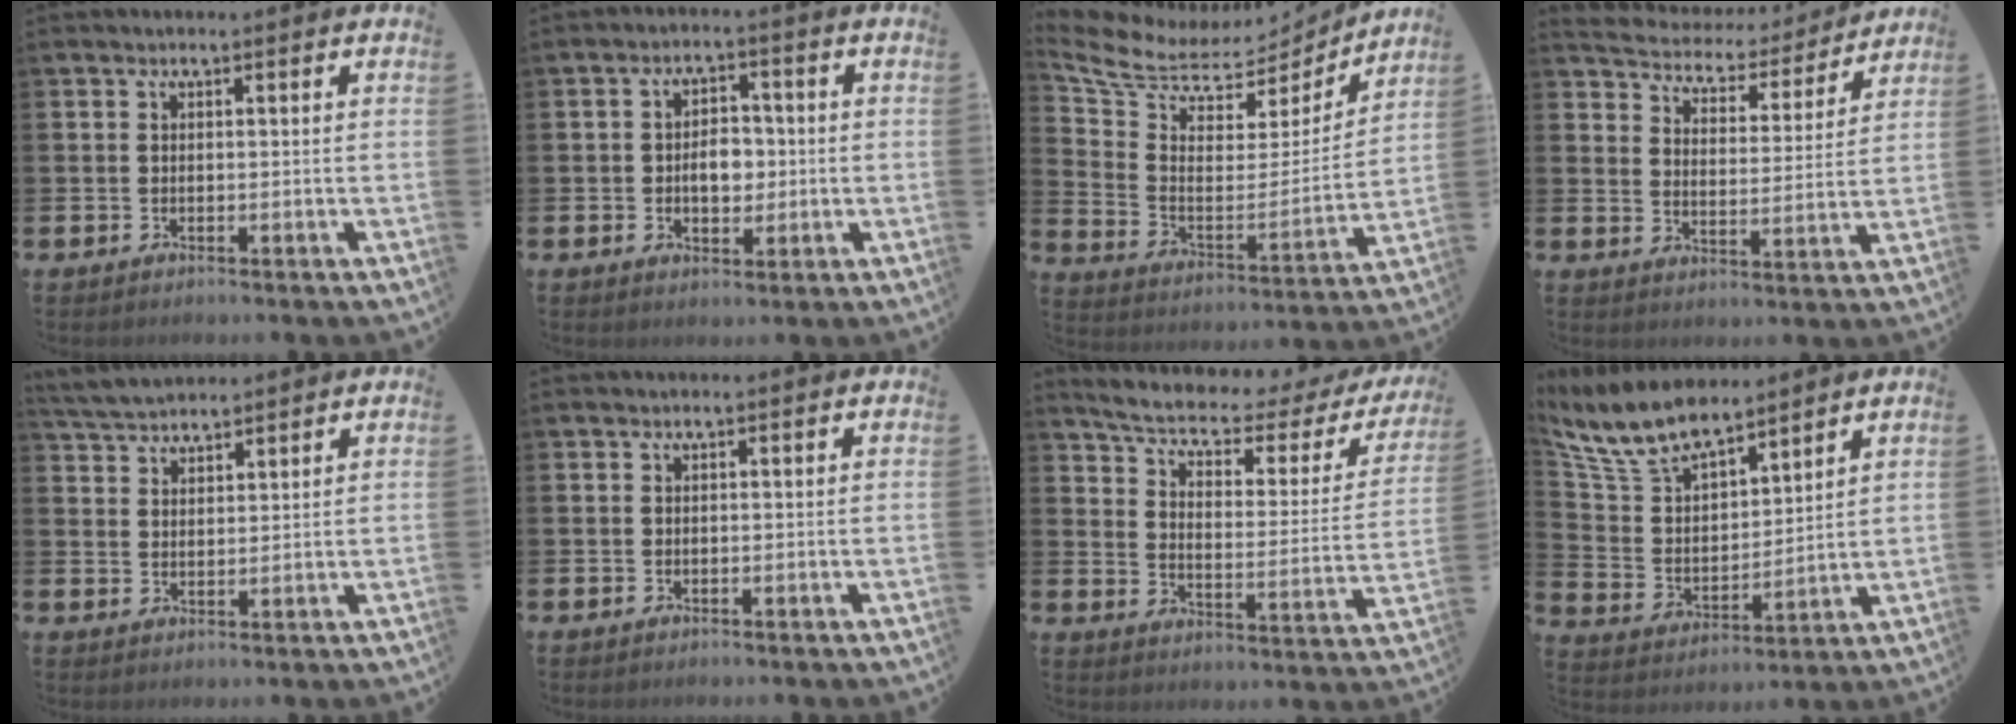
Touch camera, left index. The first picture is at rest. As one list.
[{"total": 3.9, "force": [-0.3, 2.8, 2.8], "torque": [-0.042, 0.003, -0.013]}, {"total": 7.6, "force": [6.9, 2.9, 1.1], "torque": [-0.075, -0.056, 0.117]}, {"total": 4.4, "force": [4.1, 1.6, 0.3], "torque": [-0.038, -0.033, 0.064]}, {"total": 4.2, "force": [4.2, 0.6, 0.2], "torque": [-0.024, -0.013, 0.078]}, {"total": 0.0}, {"total": 5.6, "force": [4.7, 1.6, 2.7], "torque": [-0.083, -0.033, 0.072]}, {"total": 10.0, "force": [8.7, 3.4, 3.6], "torque": [-0.114, -0.039, 0.163]}]